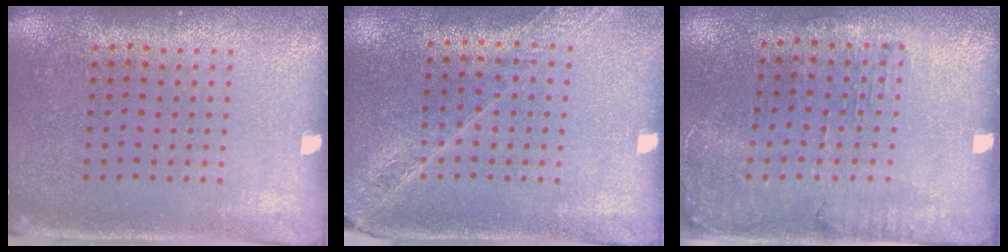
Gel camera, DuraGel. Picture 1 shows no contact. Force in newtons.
{"total": 1.6, "press": 1.6, "slide": 0.2}
{"total": 1.3, "press": 1.2, "slide": 0.5}